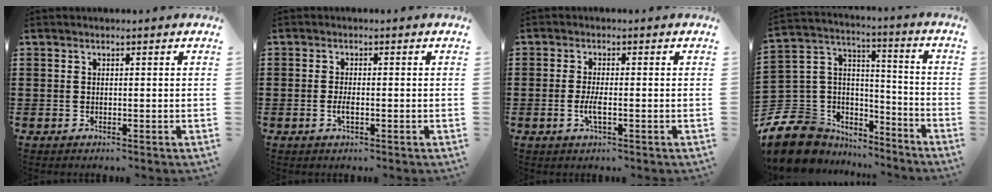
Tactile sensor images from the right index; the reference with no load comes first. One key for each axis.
{"total": 1.9, "fx": -0.5, "fy": 0.6, "fz": 1.7, "tx": -0.040, "ty": -0.003, "tz": -0.011}
{"total": 2.9, "fx": -0.9, "fy": 0.6, "fz": 2.7, "tx": -0.062, "ty": -0.006, "tz": -0.020}
{"total": 9.4, "fx": -6.1, "fy": 6.9, "fz": 1.8, "tx": -0.094, "ty": -0.006, "tz": -0.120}